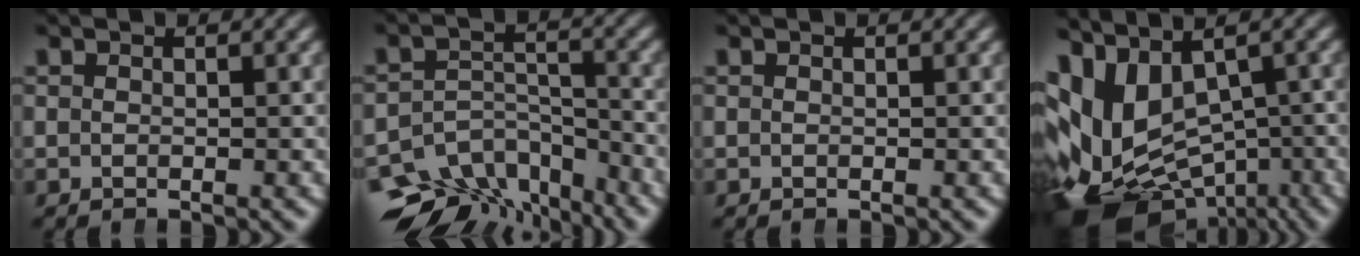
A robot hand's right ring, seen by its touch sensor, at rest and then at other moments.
{"total": 9.9, "force": [-6.8, 6.0, 4.2], "torque": [-0.065, -0.040, -0.098]}
{"total": 0.0}
{"total": 18.2, "force": [-4.9, 14.3, 10.1], "torque": [-0.251, -0.087, -0.050]}